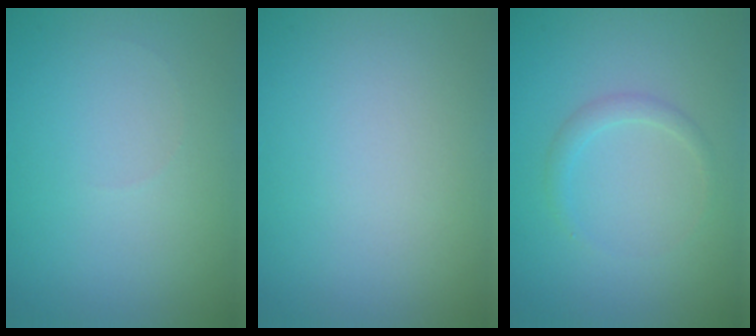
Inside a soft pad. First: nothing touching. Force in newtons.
{"total": 0.0}
{"total": 1.3, "press": 1.3, "slide": 0.0}